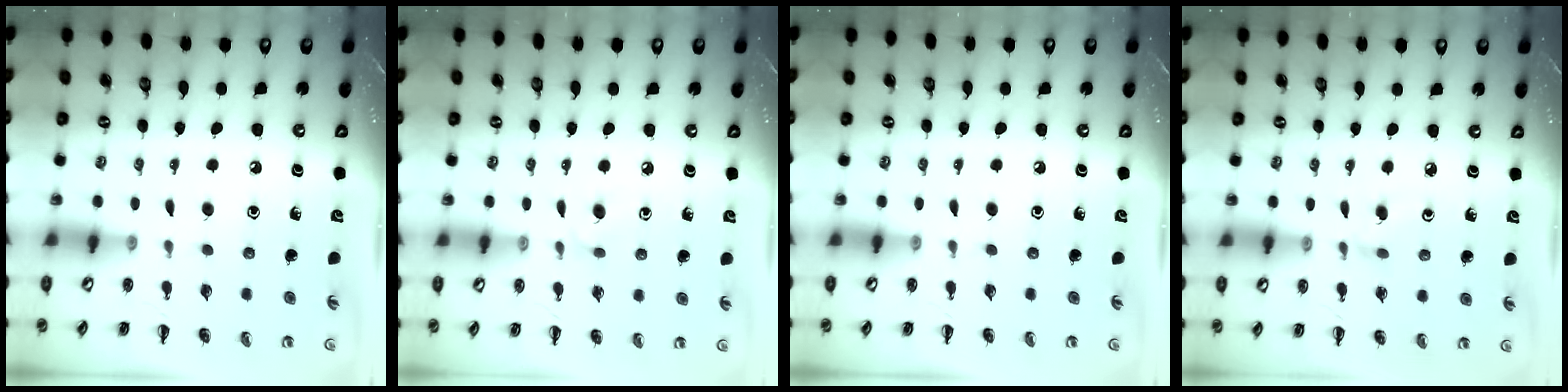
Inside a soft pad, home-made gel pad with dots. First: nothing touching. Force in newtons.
{"total": 4.2, "press": 4.0, "slide": 1.3}
{"total": 0.0}
{"total": 2.6, "press": 2.3, "slide": 1.1}